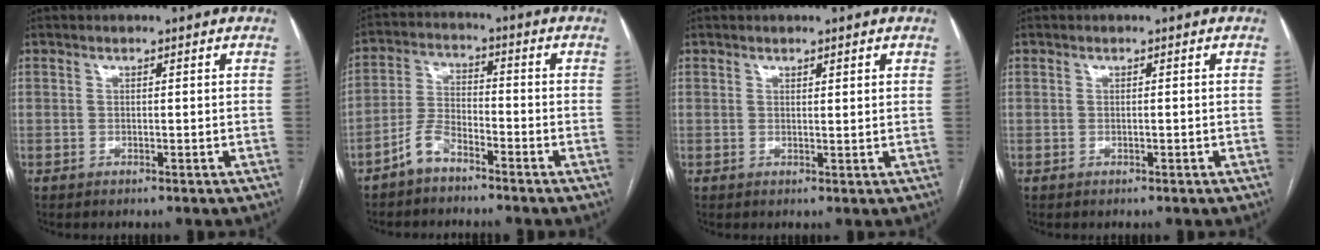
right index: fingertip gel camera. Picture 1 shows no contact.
{"total": 5.0, "force": [-3.9, 1.7, 2.5], "torque": [-0.061, 0.005, -0.079]}
{"total": 1.4, "force": [1.1, 0.2, 0.9], "torque": [-0.013, -0.001, 0.014]}
{"total": 0.0}